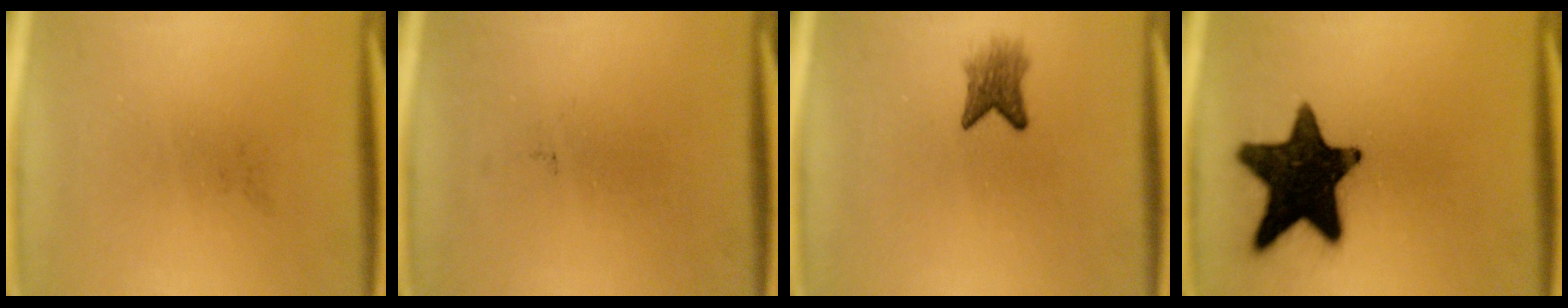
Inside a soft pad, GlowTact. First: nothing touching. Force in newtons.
{"total": 0.0}
{"total": 3.3}
{"total": 17.7}